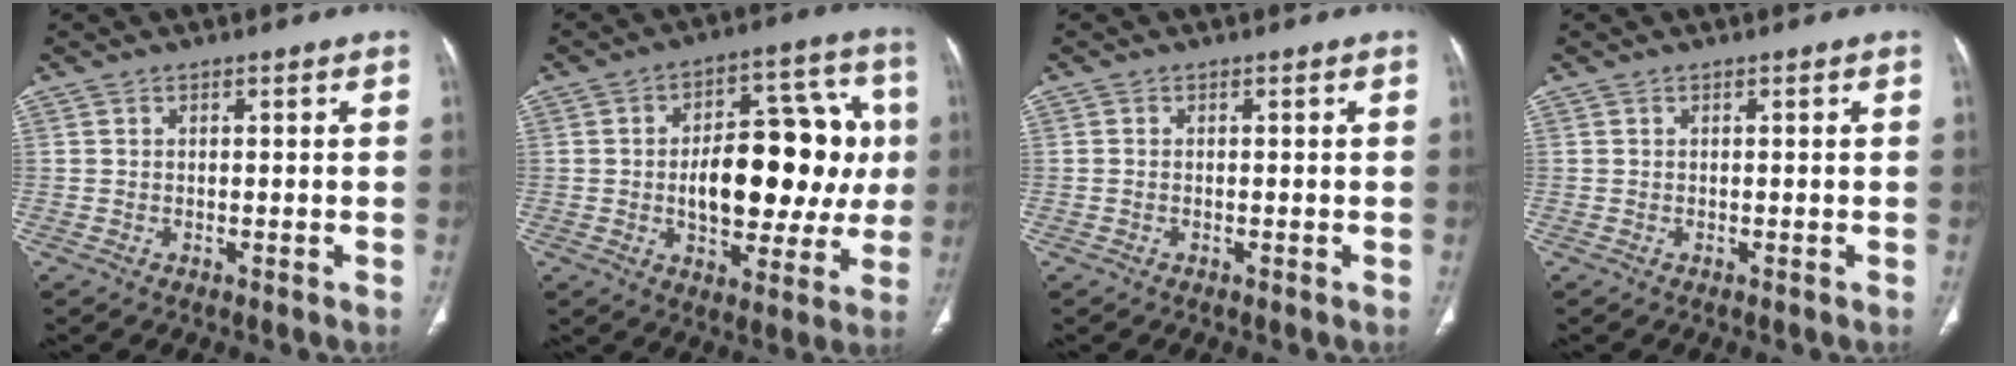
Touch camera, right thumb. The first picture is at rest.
{"total": 22.2, "force": [0.2, 11.9, 18.8], "torque": [-0.225, 0.030, 0.009]}
{"total": 0.0}
{"total": 0.0}